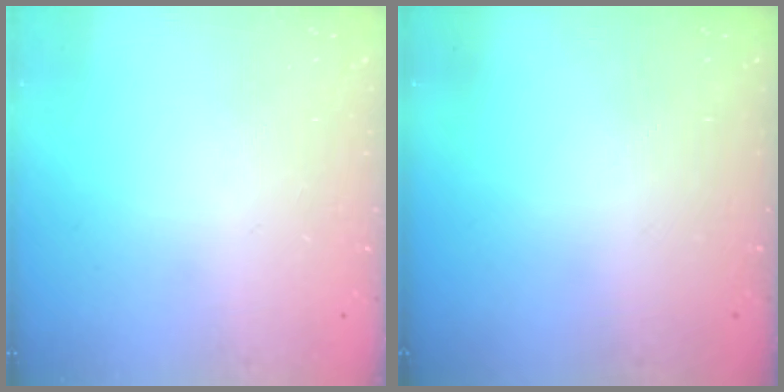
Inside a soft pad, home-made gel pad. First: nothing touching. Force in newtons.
{"total": 0.0}